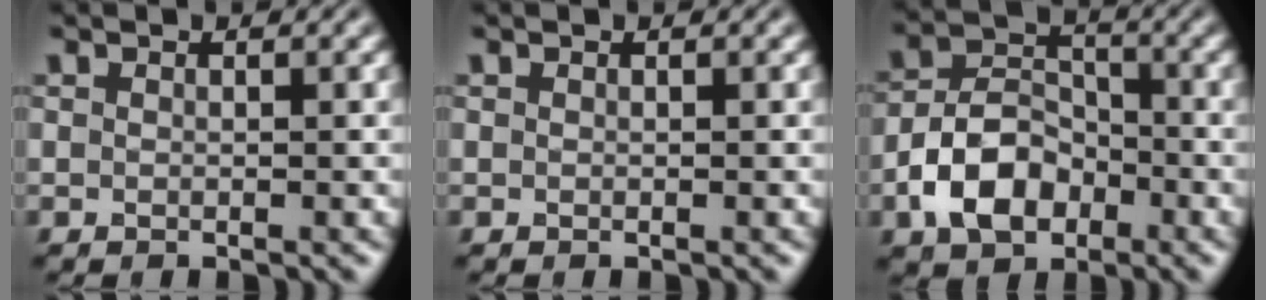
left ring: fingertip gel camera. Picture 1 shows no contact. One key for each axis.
{"total": 0.0}
{"total": 5.9, "fx": -2.6, "fy": 4.0, "fz": 3.5, "tx": -0.062, "ty": 0.003, "tz": -0.053}